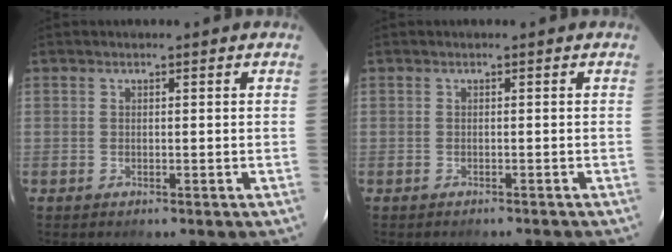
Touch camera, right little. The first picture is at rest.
{"total": 1.7, "force": [-1.6, 0.4, 0.5], "torque": [-0.017, -0.008, -0.021]}